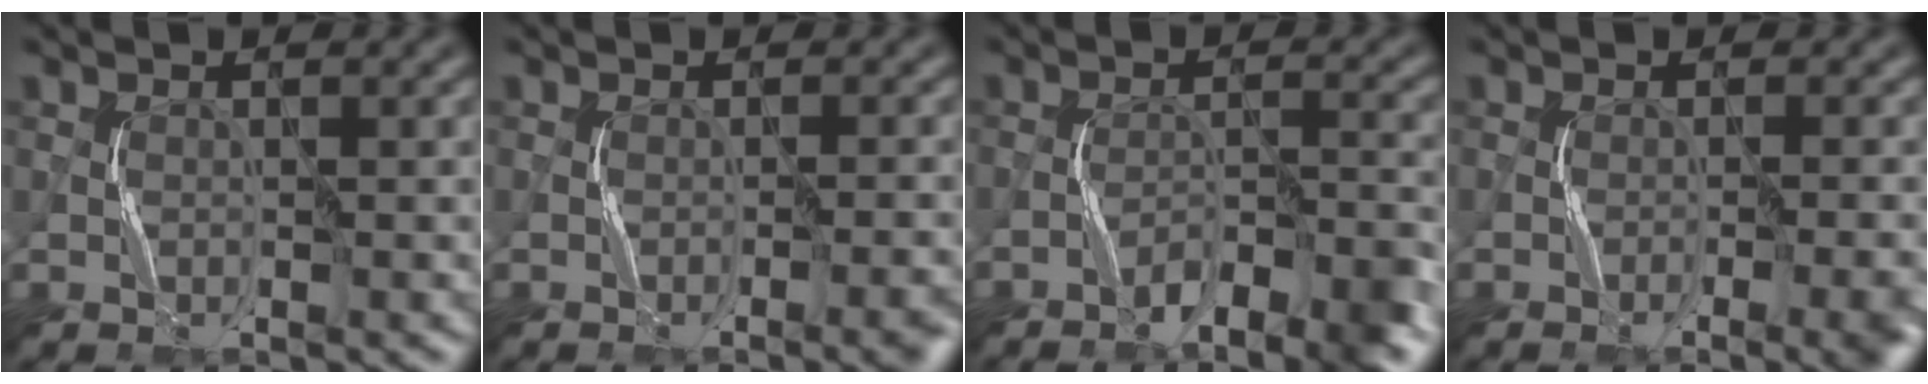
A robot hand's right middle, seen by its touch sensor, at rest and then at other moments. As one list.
[{"total": 2.5, "force": [-1.3, 0.5, 2.1], "torque": [-0.021, 0.006, -0.023]}, {"total": 5.5, "force": [-3.9, 1.2, 3.6], "torque": [-0.054, 0.004, -0.062]}, {"total": 4.3, "force": [-2.1, 1.1, 3.6], "torque": [-0.039, 0.004, -0.031]}]